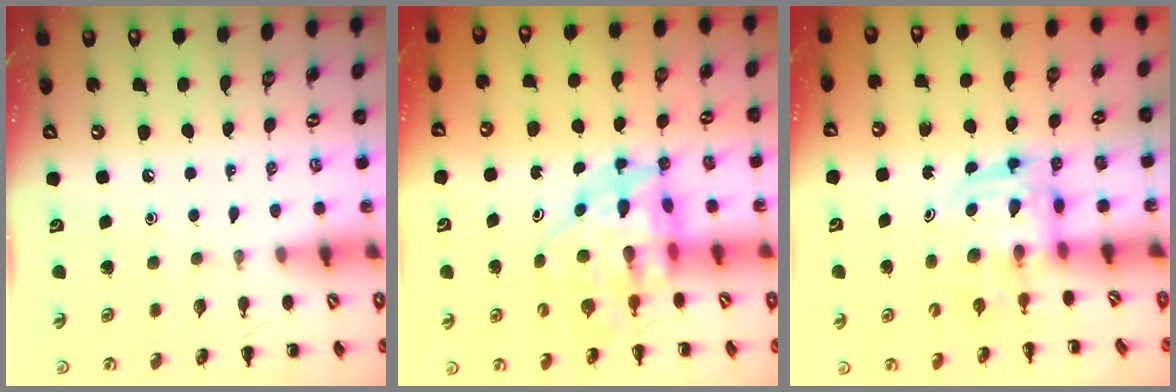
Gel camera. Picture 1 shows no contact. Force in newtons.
{"total": 9.4, "press": 9.0, "slide": 2.8}
{"total": 3.1, "press": 3.1, "slide": 0.3}